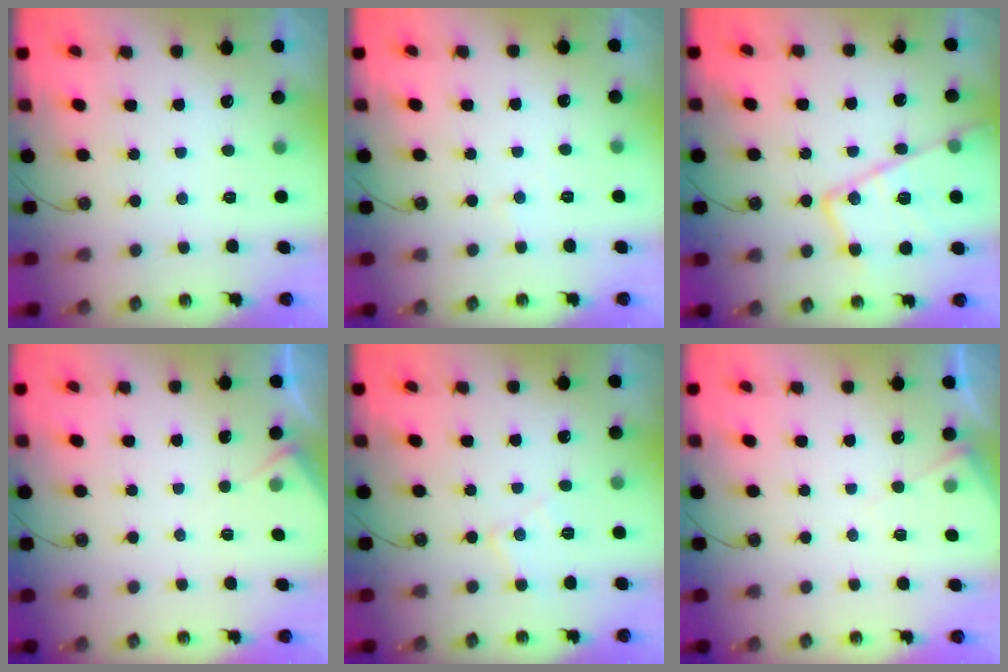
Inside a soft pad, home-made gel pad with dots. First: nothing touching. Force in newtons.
{"total": 3.3, "press": 3.3, "slide": 0.5}
{"total": 19.9, "press": 19.8, "slide": 1.8}
{"total": 4.0, "press": 4.0, "slide": 0.4}
{"total": 6.7, "press": 6.7, "slide": 0.6}
{"total": 5.8, "press": 5.8, "slide": 0.8}